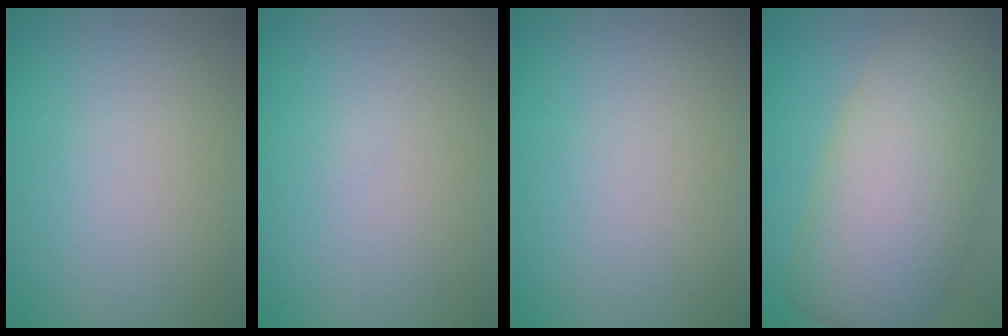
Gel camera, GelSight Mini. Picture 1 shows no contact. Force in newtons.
{"total": 0.0}
{"total": 0.0}
{"total": 12.4, "press": 12.3, "slide": 0.8}